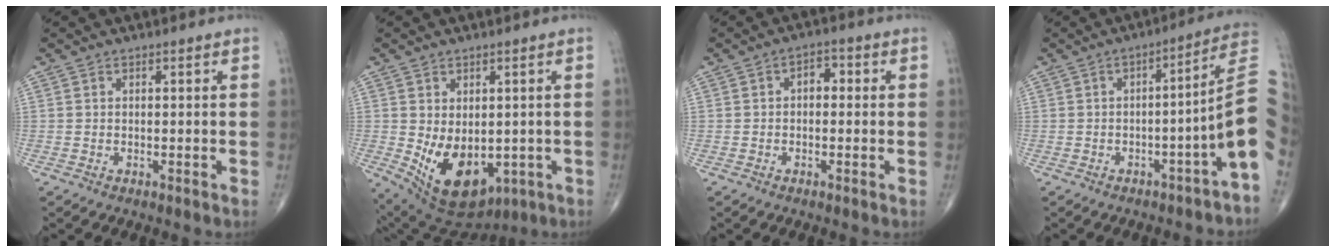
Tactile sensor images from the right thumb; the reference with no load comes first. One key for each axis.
{"total": 13.1, "fx": -2.3, "fy": 8.3, "fz": 9.9, "tx": -0.147, "ty": -0.012, "tz": -0.003}
{"total": 3.2, "fx": 0.1, "fy": 2.1, "fz": 2.5, "tx": -0.019, "ty": 0.012, "tz": -0.006}
{"total": 8.6, "fx": -2.5, "fy": -1.2, "fz": 8.1, "tx": -0.106, "ty": 0.039, "tz": -0.042}